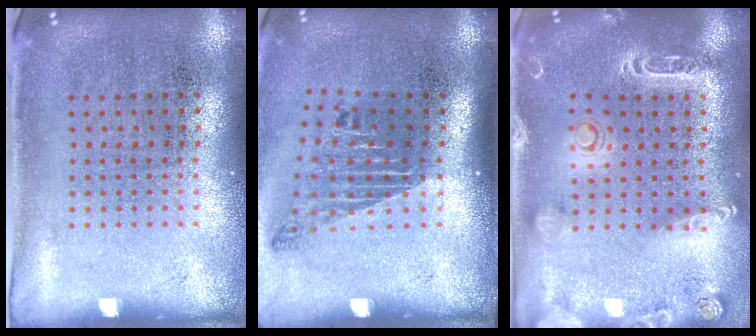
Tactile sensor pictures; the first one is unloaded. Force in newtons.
{"total": 1.8, "press": 1.2, "slide": 1.4}
{"total": 2.0, "press": 1.9, "slide": 0.7}